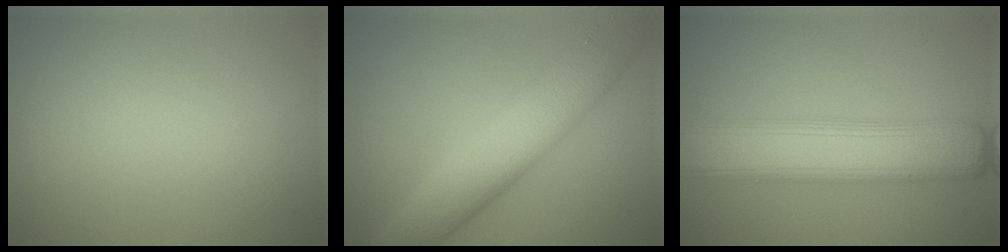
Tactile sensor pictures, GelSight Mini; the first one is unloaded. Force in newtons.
{"total": 8.0, "press": 8.0, "slide": 0.0}
{"total": 8.3, "press": 8.3, "slide": 0.2}